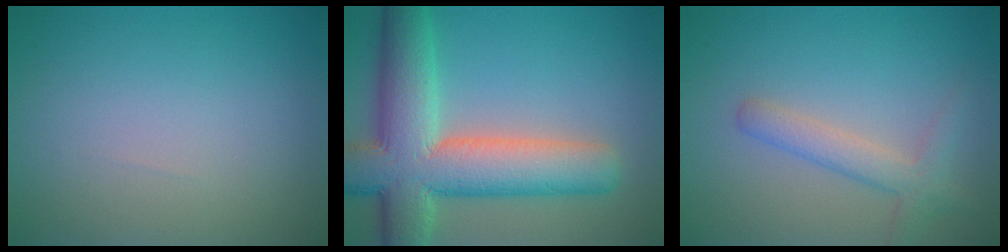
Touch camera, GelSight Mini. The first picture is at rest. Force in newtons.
{"total": 11.3, "press": 11.3, "slide": 0.9}
{"total": 2.8, "press": 2.8, "slide": 0.1}